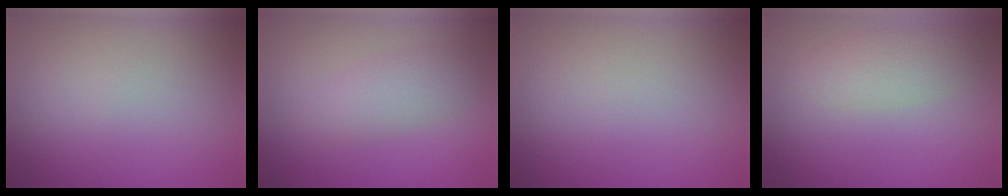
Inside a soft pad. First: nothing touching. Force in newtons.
{"total": 2.7, "press": 2.7, "slide": 0.1}
{"total": 0.0}
{"total": 2.7, "press": 2.7, "slide": 0.1}